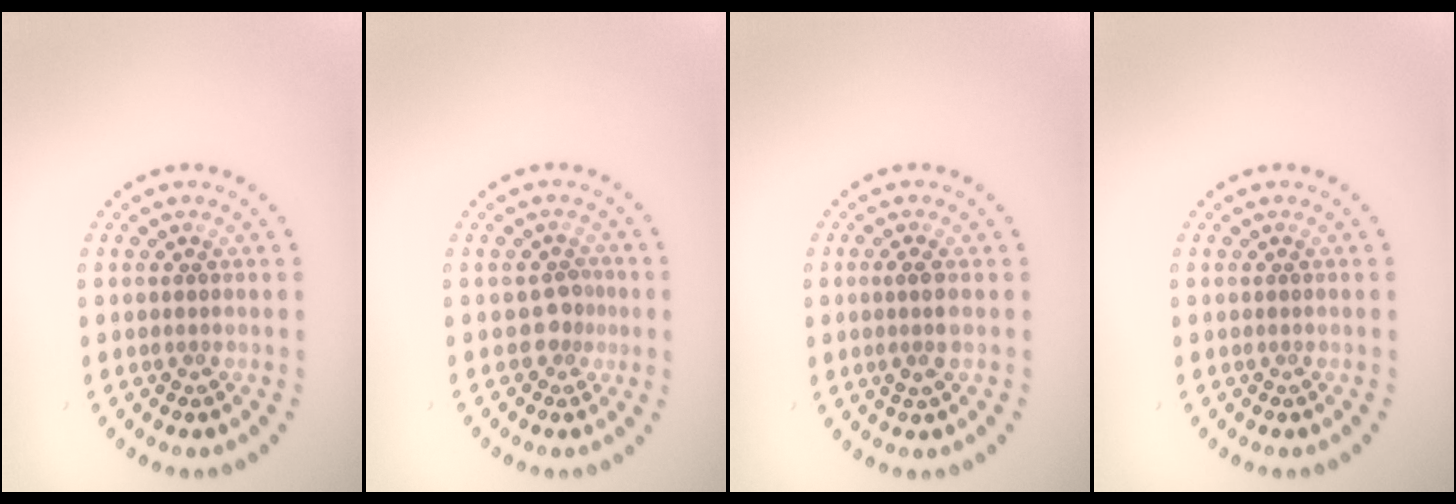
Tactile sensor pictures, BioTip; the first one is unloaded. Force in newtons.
{"total": 1.8, "press": 1.4, "slide": 1.2}
{"total": 1.6, "press": 1.4, "slide": 0.7}
{"total": 0.0}